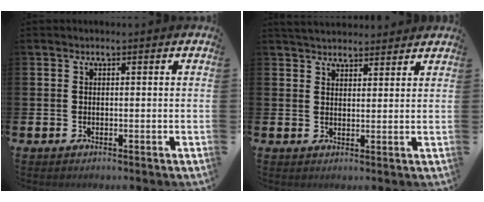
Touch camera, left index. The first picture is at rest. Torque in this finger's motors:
{"motor_torque": [1.08, -1.06, 0.22, 0.04]}